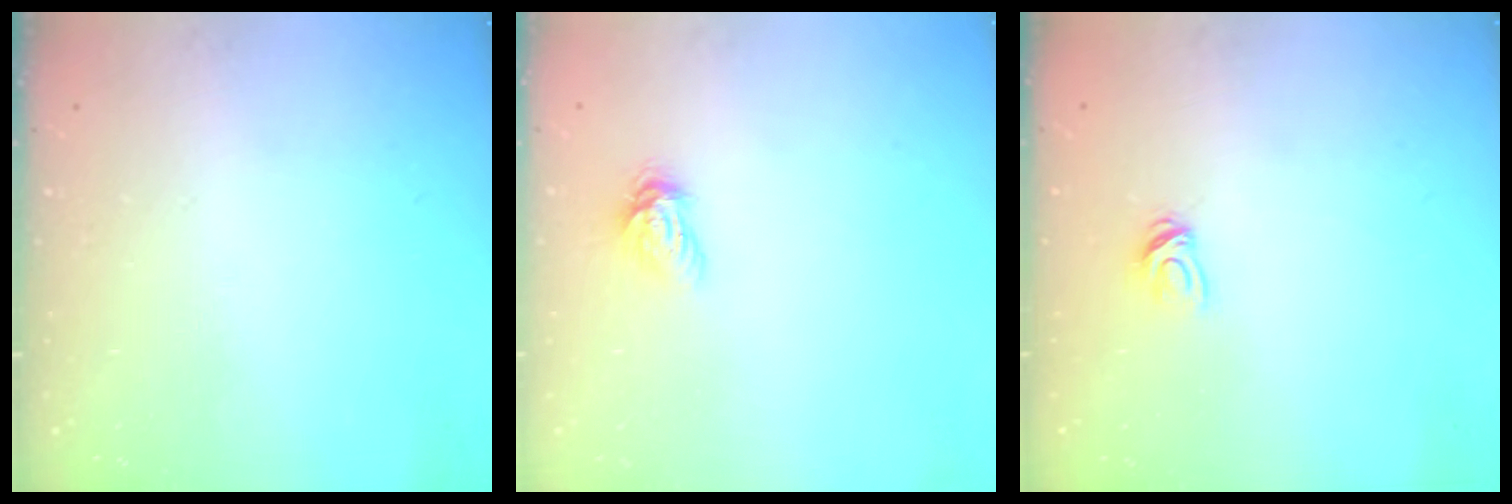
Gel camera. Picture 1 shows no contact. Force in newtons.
{"total": 4.9, "press": 4.9, "slide": 0.6}
{"total": 4.9, "press": 4.8, "slide": 0.4}